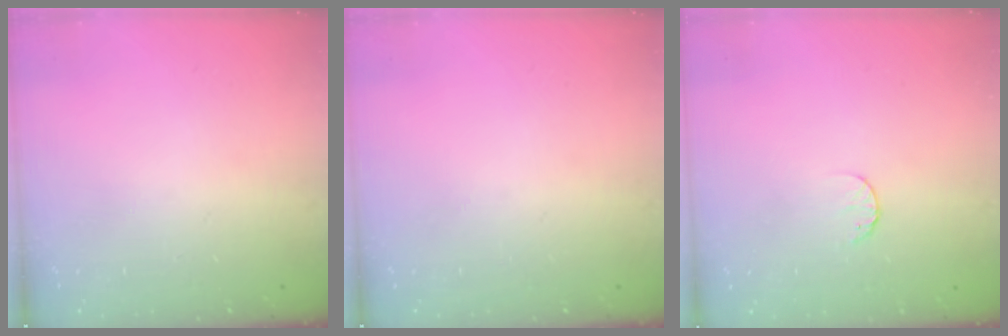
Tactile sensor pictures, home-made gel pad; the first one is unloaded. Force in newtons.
{"total": 0.0}
{"total": 5.6, "press": 5.6, "slide": 0.6}